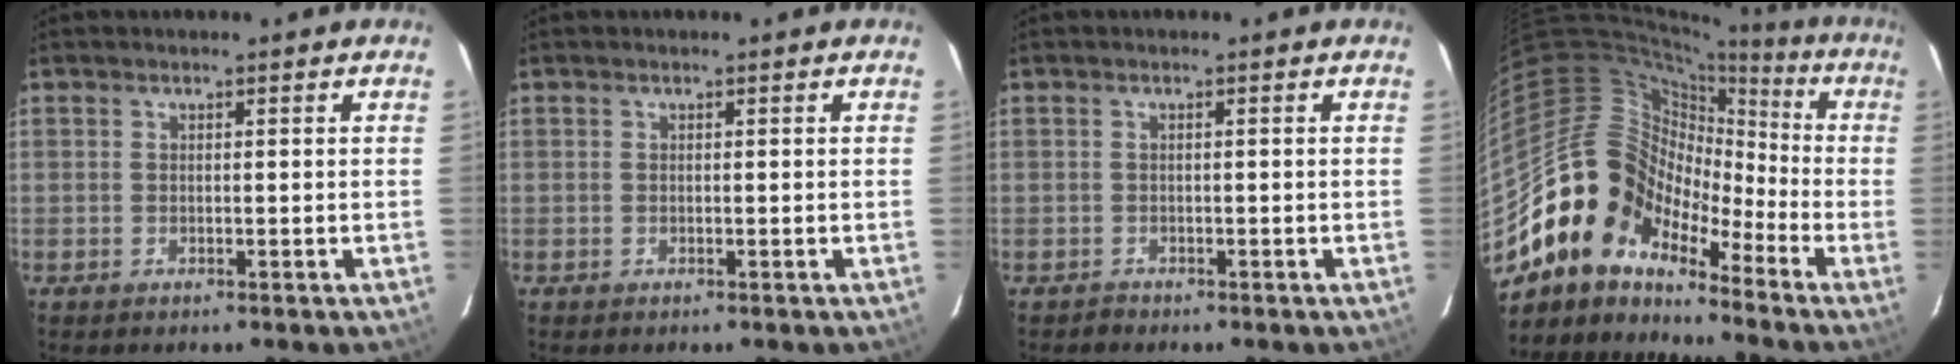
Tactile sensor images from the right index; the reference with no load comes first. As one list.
[{"total": 0.0}, {"total": 0.8, "force": [-0.7, 0.3, -0.3], "torque": [0.005, 0.007, -0.011]}, {"total": 13.7, "force": [-9.8, 8.5, 4.3], "torque": [-0.078, 0.031, -0.201]}]